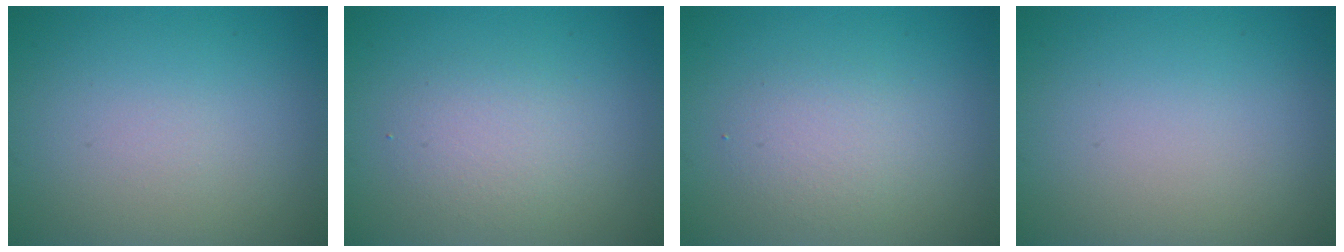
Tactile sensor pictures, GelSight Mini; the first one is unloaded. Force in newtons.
{"total": 2.4, "press": 2.4, "slide": 0.4}
{"total": 2.1, "press": 2.1, "slide": 0.1}
{"total": 0.0}